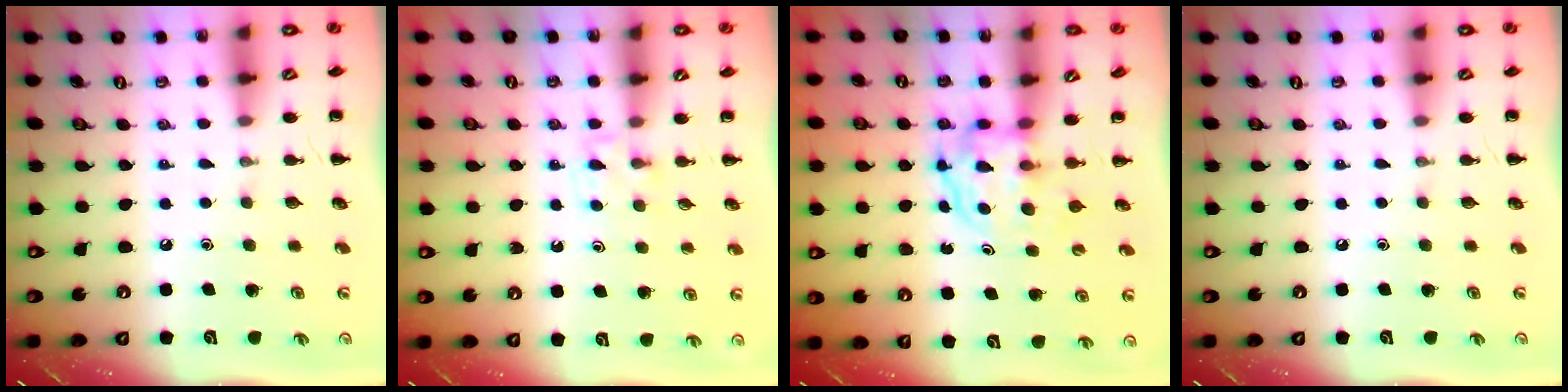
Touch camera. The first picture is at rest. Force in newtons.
{"total": 4.6, "press": 4.3, "slide": 1.6}
{"total": 3.8, "press": 3.8, "slide": 0.2}
{"total": 0.0}